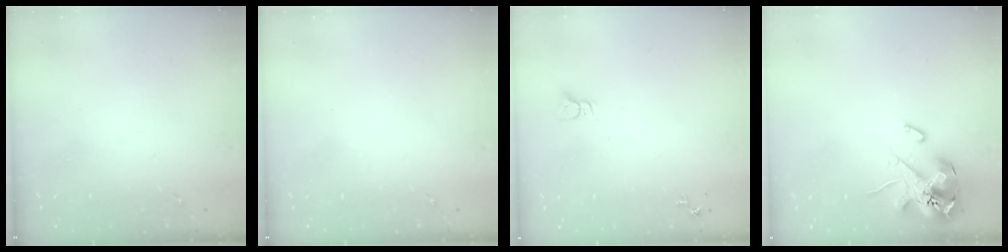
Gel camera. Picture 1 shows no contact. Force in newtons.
{"total": 0.0}
{"total": 2.2, "press": 2.2, "slide": 0.1}
{"total": 14.7, "press": 14.5, "slide": 2.1}